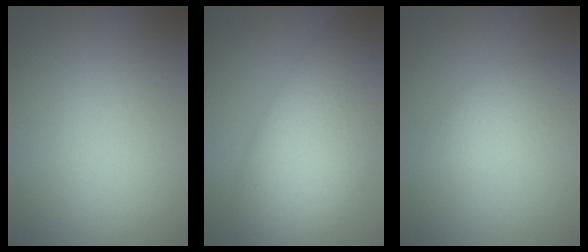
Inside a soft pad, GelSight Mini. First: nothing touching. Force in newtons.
{"total": 10.8, "press": 10.8, "slide": 0.5}
{"total": 2.0, "press": 2.0, "slide": 0.1}